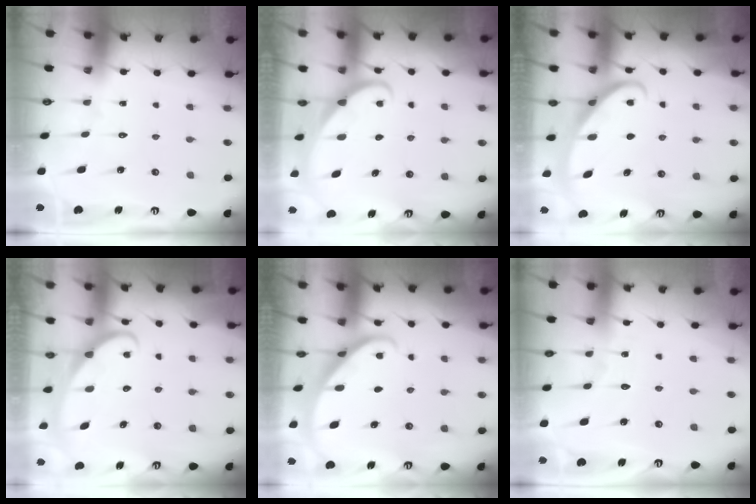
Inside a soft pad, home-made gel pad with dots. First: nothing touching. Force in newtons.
{"total": 1.7, "press": 1.7, "slide": 0.1}
{"total": 2.7, "press": 2.7, "slide": 0.3}
{"total": 2.3, "press": 2.3, "slide": 0.4}
{"total": 2.2, "press": 2.2, "slide": 0.1}
{"total": 3.2, "press": 3.2, "slide": 0.3}